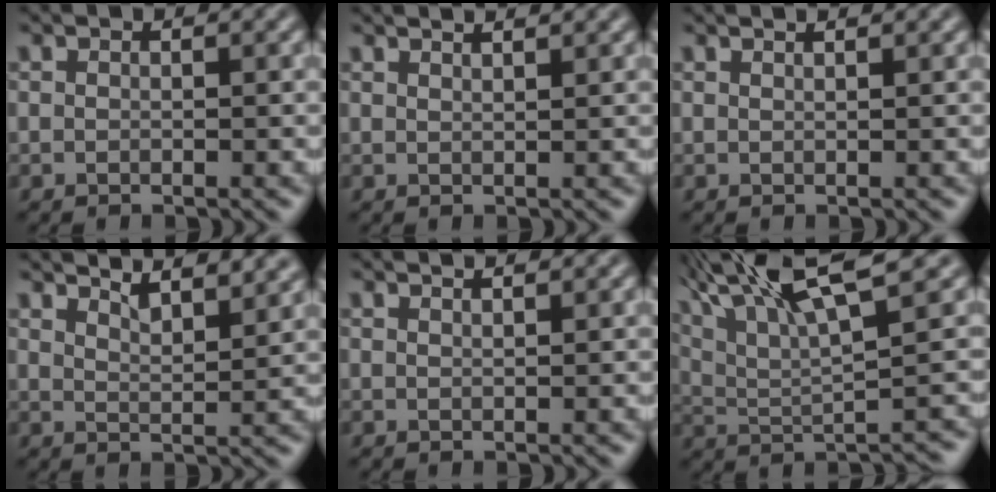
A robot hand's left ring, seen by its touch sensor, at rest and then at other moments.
{"total": 2.4, "force": [2.0, 0.8, 1.1], "torque": [0.002, 0.019, 0.003]}
{"total": 1.4, "force": [1.2, 0.5, 0.6], "torque": [0.003, 0.005, -0.002]}
{"total": 6.1, "force": [5.1, 1.7, 2.9], "torque": [-0.021, 0.026, 0.047]}
{"total": 2.1, "force": [1.7, 0.7, 0.9], "torque": [0.001, 0.014, 0.000]}
{"total": 8.9, "force": [5.5, 1.6, 6.8], "torque": [-0.115, 0.027, 0.100]}